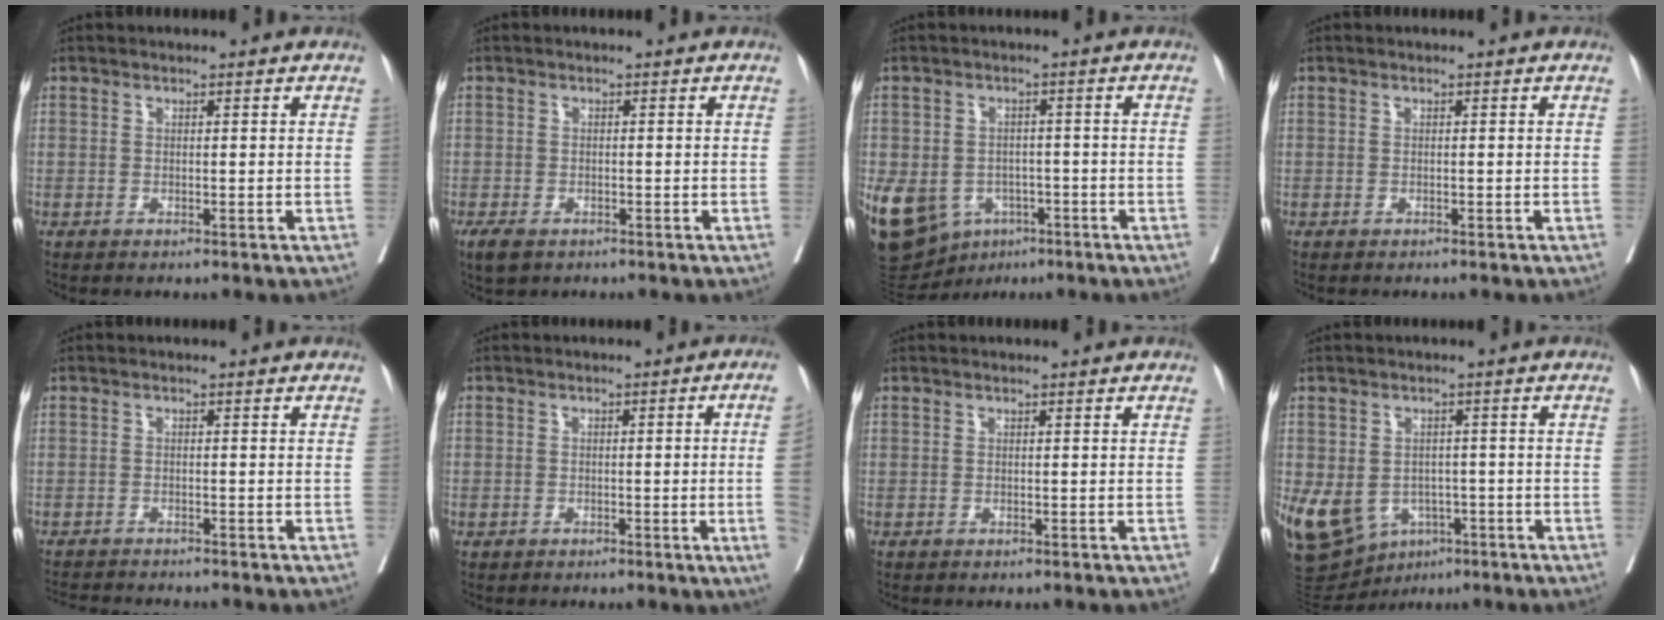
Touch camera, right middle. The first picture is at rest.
{"total": 3.6, "force": [-2.5, 1.7, 2.0], "torque": [-0.038, -0.009, -0.038]}
{"total": 21.1, "force": [-8.6, 16.4, 10.0], "torque": [-0.299, -0.012, -0.121]}
{"total": 1.2, "force": [-1.0, 0.2, 0.5], "torque": [-0.003, 0.000, -0.014]}
{"total": 5.8, "force": [-5.6, 0.1, 1.5], "torque": [-0.019, -0.012, -0.091]}
{"total": 5.4, "force": [-1.1, -1.0, 5.2], "torque": [-0.056, -0.001, -0.017]}
{"total": 0.0}
{"total": 12.4, "force": [-4.8, 9.4, 6.5], "torque": [-0.142, 0.007, -0.064]}